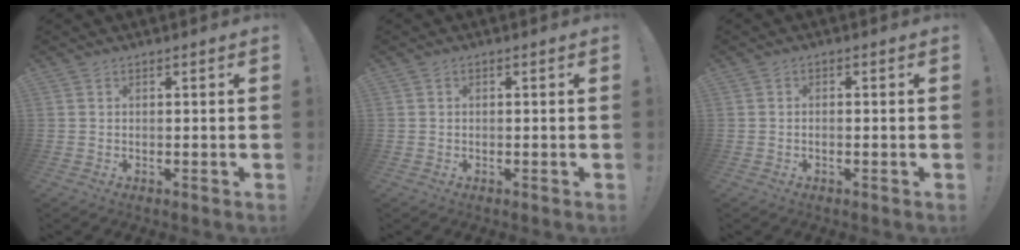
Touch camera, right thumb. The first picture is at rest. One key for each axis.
{"total": 0.0}
{"total": 0.8, "fx": -0.5, "fy": 0.1, "fz": 0.6, "tx": -0.013, "ty": 0.002, "tz": -0.009}